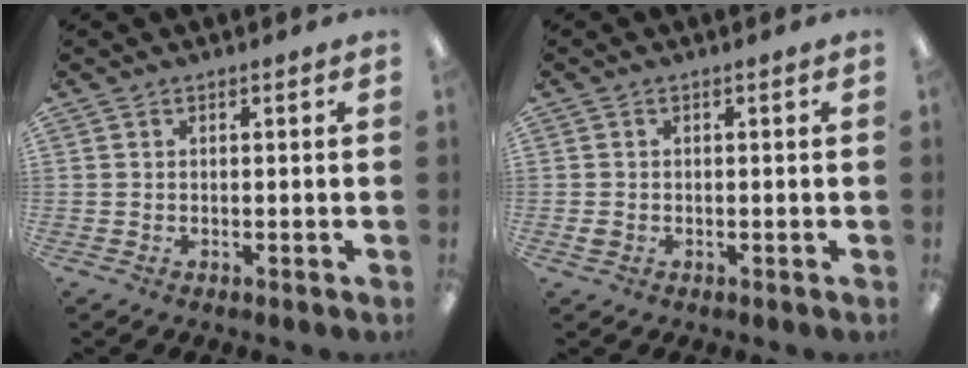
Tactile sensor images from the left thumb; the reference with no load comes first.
{"total": 0.7, "force": [0.0, 0.7, 0.0], "torque": [0.000, 0.005, -0.001]}